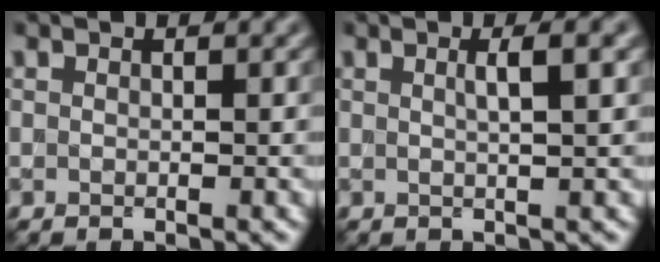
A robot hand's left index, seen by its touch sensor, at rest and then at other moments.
{"total": 2.6, "force": [0.8, 0.6, 2.5], "torque": [-0.024, 0.008, 0.006]}